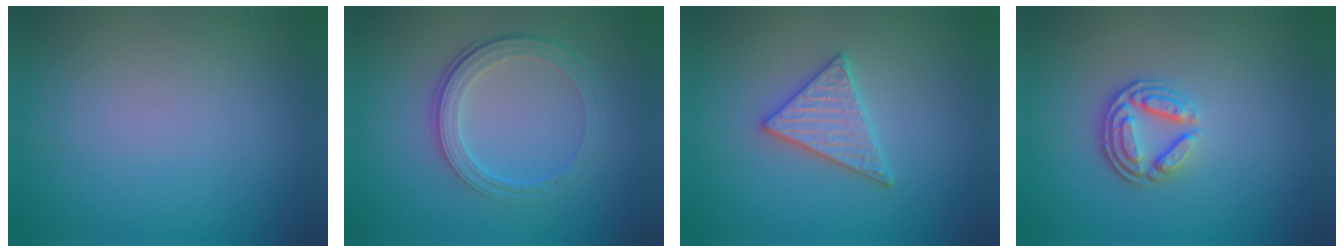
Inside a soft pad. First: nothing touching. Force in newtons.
{"total": 4.3, "press": 3.0, "slide": 3.1}
{"total": 2.9, "press": 2.8, "slide": 0.5}
{"total": 3.7, "press": 2.7, "slide": 2.4}